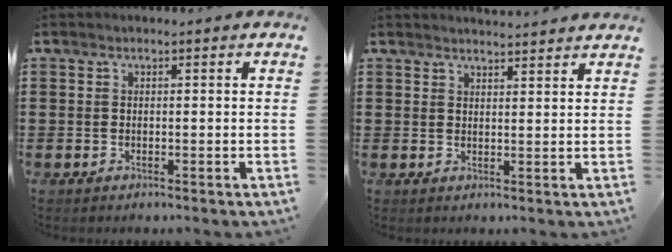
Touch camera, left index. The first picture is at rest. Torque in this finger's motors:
{"motor_torque": [-0.45, 0.76, -0.02, -0.02]}